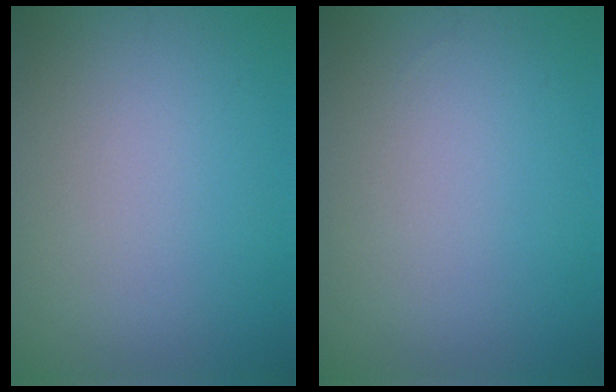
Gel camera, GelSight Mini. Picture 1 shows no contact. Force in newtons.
{"total": 0.0}